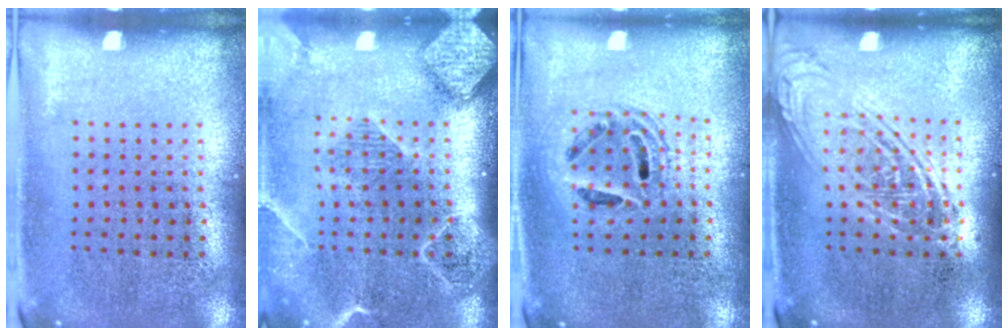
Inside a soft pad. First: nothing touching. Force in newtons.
{"total": 2.4, "press": 2.0, "slide": 1.2}
{"total": 1.3, "press": 1.2, "slide": 0.5}
{"total": 2.4, "press": 2.4, "slide": 0.3}